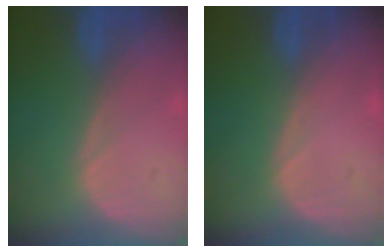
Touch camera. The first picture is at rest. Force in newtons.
{"total": 0.0}